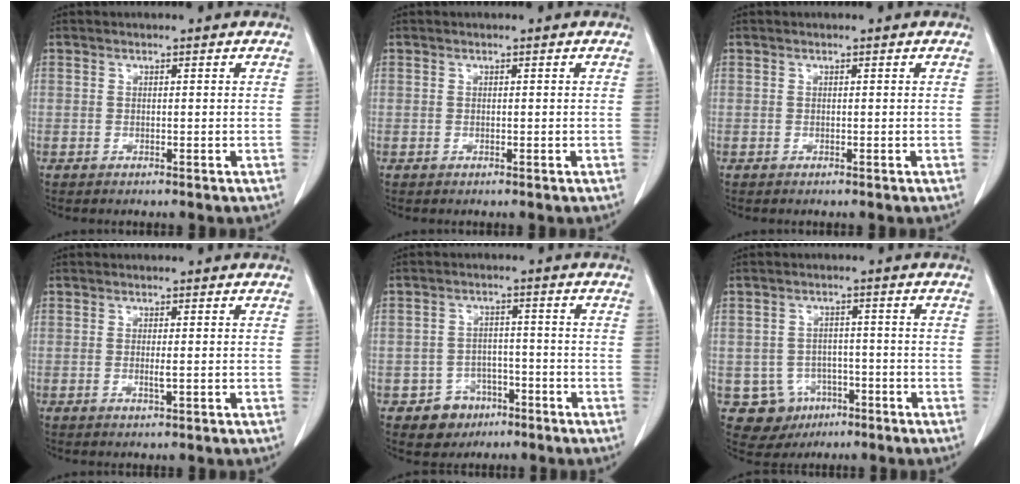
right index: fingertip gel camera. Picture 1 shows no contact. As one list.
[{"total": 0.0}, {"total": 0.0}, {"total": 1.4, "force": [-0.2, 0.1, 1.3], "torque": [-0.027, -0.004, -0.003]}, {"total": 5.3, "force": [-2.9, 4.4, 0.6], "torque": [-0.007, 0.014, -0.037]}, {"total": 7.2, "force": [-2.7, 6.5, 1.0], "torque": [-0.022, 0.010, -0.029]}]